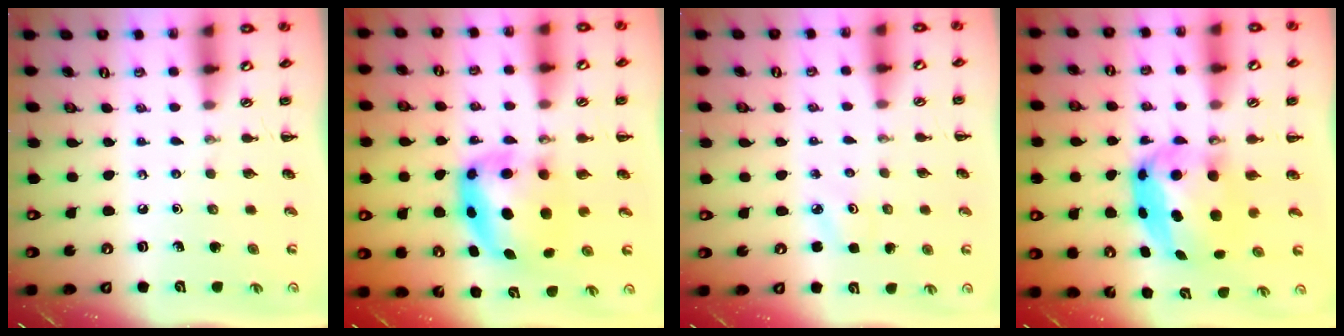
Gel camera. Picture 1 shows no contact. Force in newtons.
{"total": 6.2, "press": 6.1, "slide": 1.2}
{"total": 2.1, "press": 2.0, "slide": 0.6}
{"total": 7.2, "press": 7.0, "slide": 1.6}